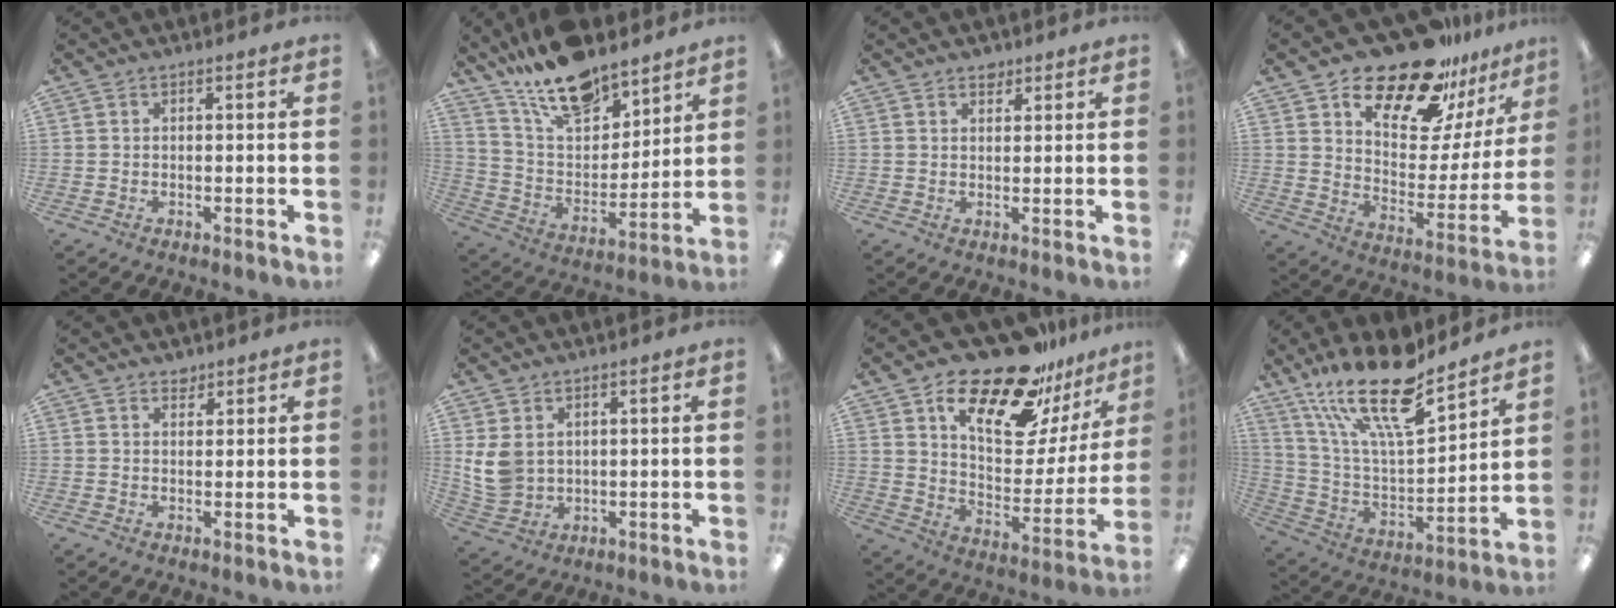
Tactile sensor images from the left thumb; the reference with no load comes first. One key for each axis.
{"total": 18.0, "fx": 14.3, "fy": 7.7, "fz": 7.8, "tx": -0.155, "ty": -0.086, "tz": 0.258}
{"total": 2.2, "fx": 1.9, "fy": 1.1, "fz": 0.4, "tx": 0.007, "ty": -0.011, "tz": 0.032}
{"total": 21.3, "fx": 17.2, "fy": 8.5, "fz": 9.1, "tx": -0.150, "ty": -0.120, "tz": 0.300}
{"total": 2.2, "fx": 2.0, "fy": 0.9, "fz": 0.1, "tx": 0.013, "ty": -0.015, "tz": 0.034}
{"total": 7.1, "fx": 2.7, "fy": 5.5, "fz": 3.6, "tx": -0.095, "ty": -0.002, "tz": 0.055}
{"total": 23.7, "fx": 17.6, "fy": 9.1, "fz": 13.1, "tx": -0.209, "ty": -0.111, "tz": 0.299}
{"total": 21.9, "fx": 16.0, "fy": 6.1, "fz": 13.6, "tx": -0.259, "ty": -0.105, "tz": 0.275}